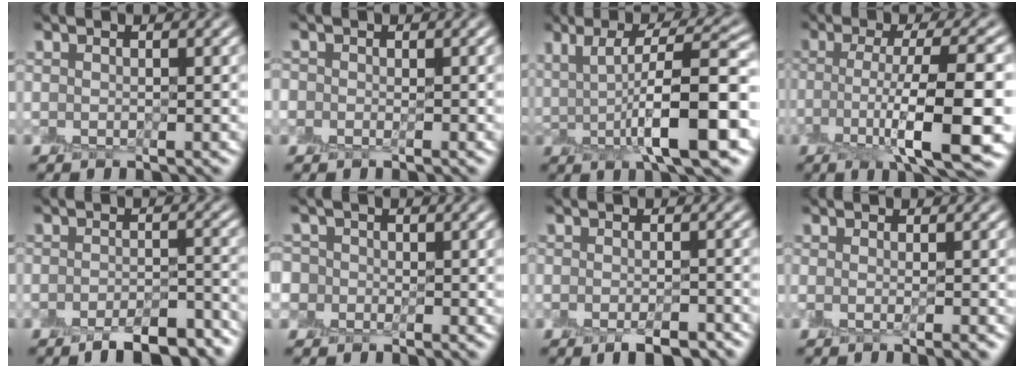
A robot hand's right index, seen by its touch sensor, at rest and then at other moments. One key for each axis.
{"total": 1.0, "fx": -0.4, "fy": 0.9, "fz": 0.1, "tx": 0.003, "ty": 0.000, "tz": -0.011}
{"total": 9.5, "fx": -0.1, "fy": 2.4, "fz": 9.1, "tx": -0.134, "ty": 0.004, "tz": 0.002}
{"total": 9.1, "fx": -2.2, "fy": 2.0, "fz": 8.6, "tx": -0.121, "ty": -0.004, "tz": -0.039}
{"total": 6.1, "fx": -4.8, "fy": 1.8, "fz": 3.2, "tx": -0.048, "ty": -0.006, "tz": -0.070}
{"total": 3.4, "fx": -0.4, "fy": 3.3, "fz": 0.9, "tx": 0.009, "ty": 0.020, "tz": -0.044}
{"total": 2.9, "fx": -2.2, "fy": 0.8, "fz": 1.6, "tx": -0.026, "ty": -0.003, "tz": -0.034}
{"total": 1.1, "fx": -0.5, "fy": 0.2, "fz": 0.9, "tx": -0.011, "ty": -0.005, "tz": -0.014}